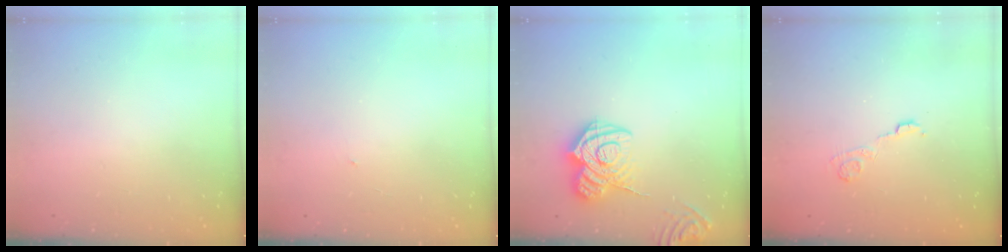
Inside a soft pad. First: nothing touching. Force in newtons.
{"total": 0.6, "press": 0.6, "slide": 0.1}
{"total": 16.0, "press": 15.9, "slide": 1.7}
{"total": 3.6, "press": 3.4, "slide": 1.2}